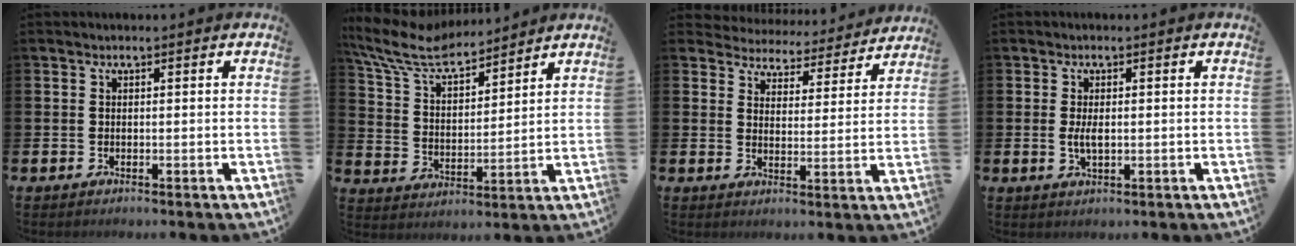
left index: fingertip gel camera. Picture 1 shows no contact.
{"total": 8.8, "force": [7.8, 2.4, 3.2], "torque": [-0.100, -0.040, 0.140]}
{"total": 4.7, "force": [4.6, 1.0, -0.3], "torque": [-0.018, -0.044, 0.077]}
{"total": 2.3, "force": [0.1, 0.9, 2.1], "torque": [-0.038, 0.002, 0.000]}